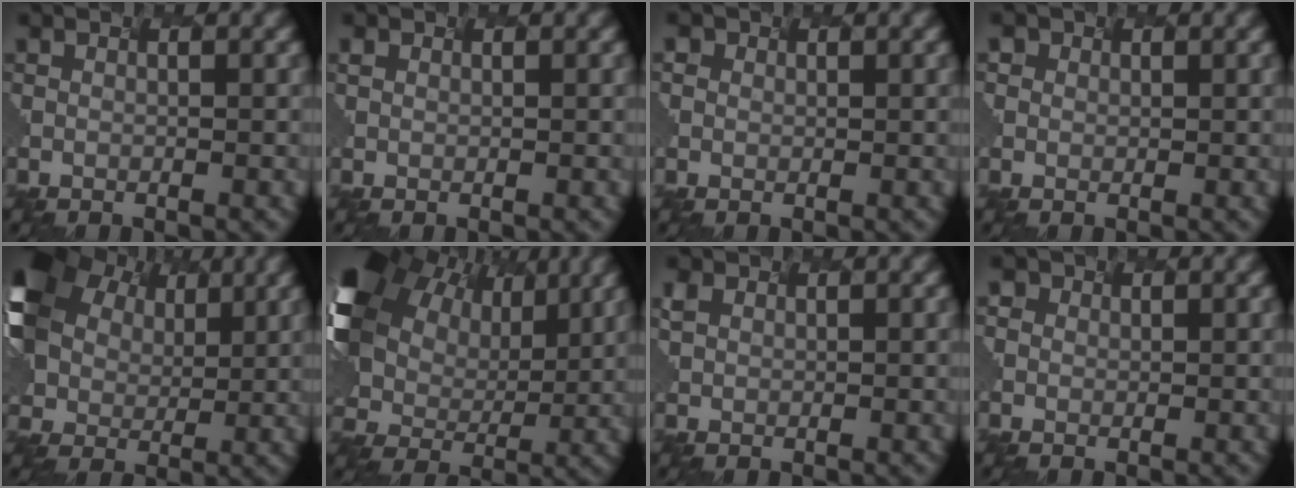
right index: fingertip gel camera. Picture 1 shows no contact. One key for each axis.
{"total": 0.6, "fx": 0.5, "fy": 0.2, "fz": -0.2, "tx": -0.007, "ty": 0.005, "tz": 0.009}
{"total": 0.9, "fx": 0.5, "fy": 0.4, "fz": -0.6, "tx": -0.014, "ty": 0.001, "tz": 0.015}
{"total": 1.0, "fx": 0.4, "fy": 0.3, "fz": -0.8, "tx": -0.006, "ty": -0.002, "tz": 0.013}
{"total": 10.6, "fx": 4.0, "fy": 8.1, "fz": 5.6, "tx": -0.188, "ty": 0.015, "tz": 0.081}
{"total": 17.1, "fx": 6.7, "fy": 12.0, "fz": 10.1, "tx": -0.285, "ty": 0.037, "tz": 0.122}
{"total": 1.0, "fx": 0.8, "fy": 0.0, "fz": -0.6, "tx": -0.027, "ty": -0.003, "tz": 0.026}
{"total": 1.1, "fx": 0.4, "fy": 0.5, "fz": -0.8, "tx": -0.005, "ty": -0.003, "tz": 0.013}